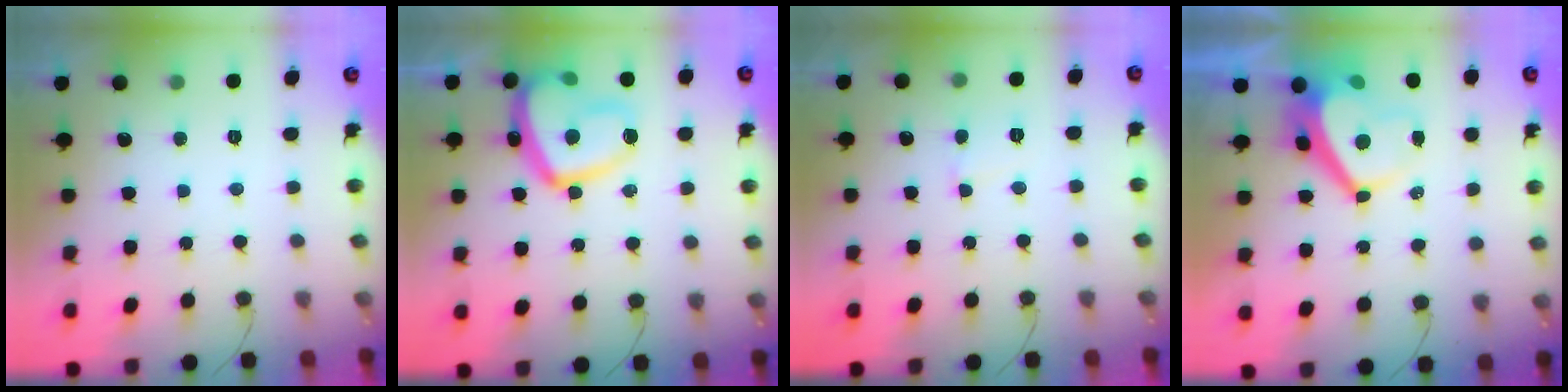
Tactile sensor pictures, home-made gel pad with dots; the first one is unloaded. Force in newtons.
{"total": 19.1, "press": 19.0, "slide": 1.8}
{"total": 2.5, "press": 2.5, "slide": 0.2}
{"total": 7.1, "press": 7.1, "slide": 0.6}